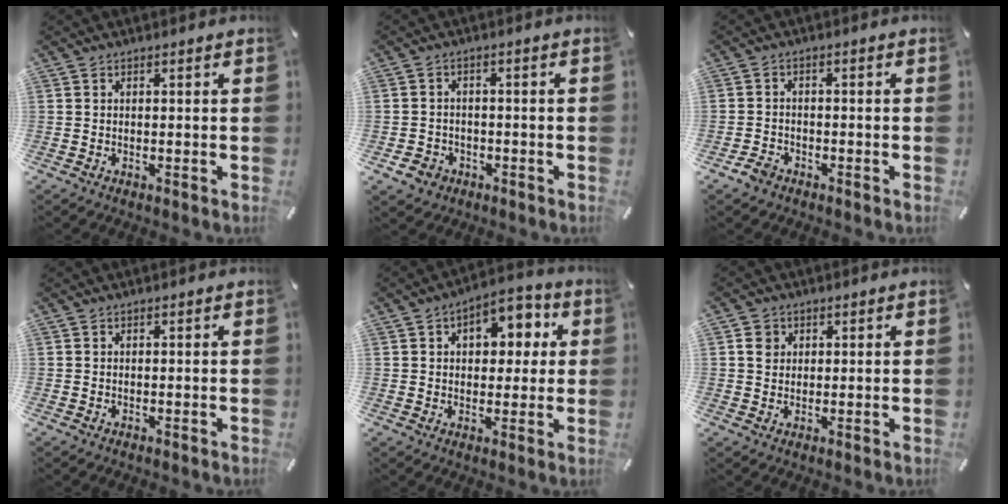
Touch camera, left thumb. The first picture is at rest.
{"total": 4.2, "force": [-2.2, 3.5, 0.9], "torque": [-0.020, 0.009, -0.041]}
{"total": 2.9, "force": [-2.3, 1.7, 0.8], "torque": [-0.018, 0.010, -0.047]}
{"total": 0.0}
{"total": 8.1, "force": [2.4, 6.2, 4.7], "torque": [-0.058, -0.006, 0.033]}
{"total": 2.9, "force": [0.9, 2.7, 0.7], "torque": [-0.004, -0.002, 0.012]}